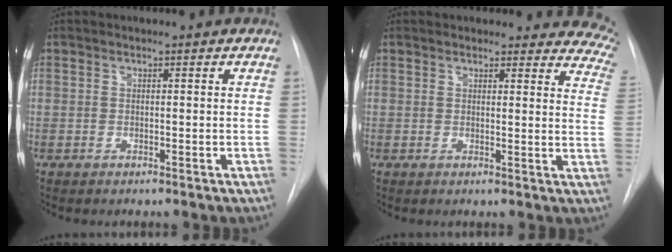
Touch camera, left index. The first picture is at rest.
{"total": 11.6, "force": [10.7, 3.9, 2.1], "torque": [0.026, -0.064, 0.068]}